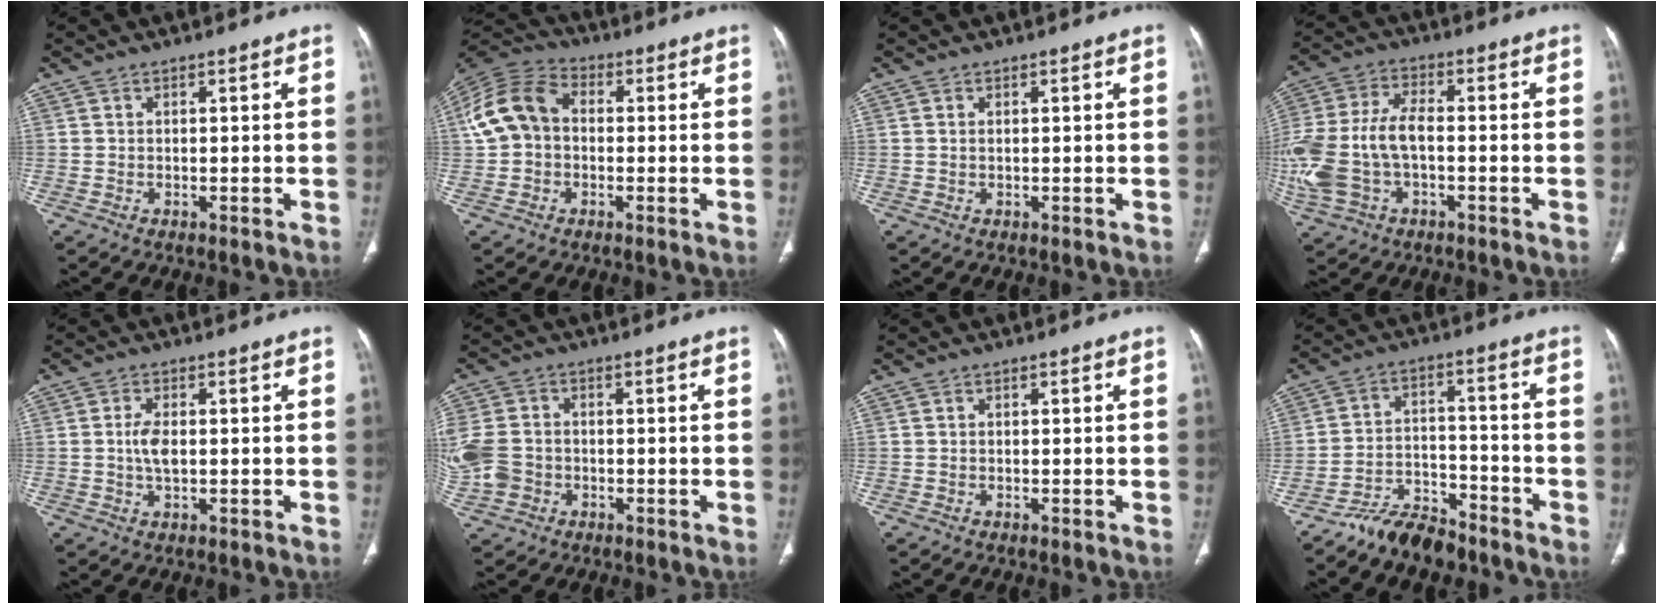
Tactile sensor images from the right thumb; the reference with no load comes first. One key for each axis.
{"total": 11.3, "fx": 0.4, "fy": 8.6, "fz": 7.3, "tx": -0.141, "ty": 0.034, "tz": -0.005}
{"total": 0.0}
{"total": 15.2, "fx": -2.5, "fy": 8.7, "fz": 12.2, "tx": -0.290, "ty": 0.020, "tz": -0.041}
{"total": 3.6, "fx": 0.1, "fy": 1.9, "fz": 3.1, "tx": -0.065, "ty": 0.003, "tz": 0.003}
{"total": 9.4, "fx": -1.7, "fy": 7.8, "fz": 4.9, "tx": -0.120, "ty": 0.014, "tz": -0.026}
{"total": 0.0}
{"total": 8.4, "fx": -7.2, "fy": 3.5, "fz": 2.5, "tx": -0.030, "ty": 0.059, "tz": -0.131}